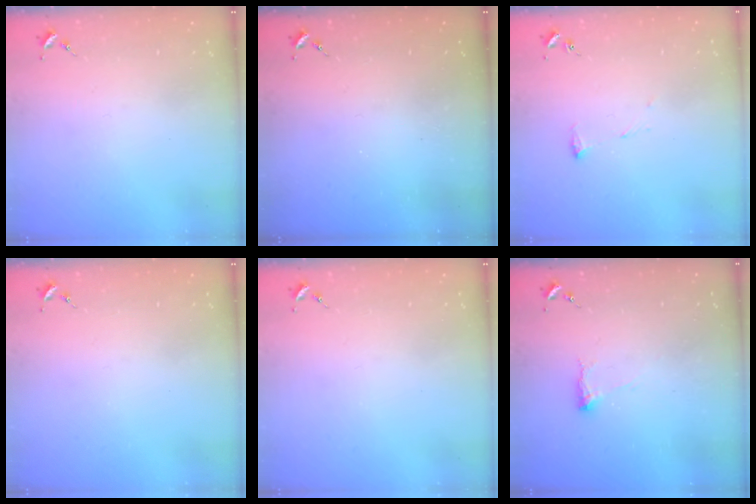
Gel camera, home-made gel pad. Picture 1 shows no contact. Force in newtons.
{"total": 0.0}
{"total": 6.5, "press": 6.5, "slide": 0.7}
{"total": 0.0}
{"total": 0.0}
{"total": 5.1, "press": 5.1, "slide": 0.8}